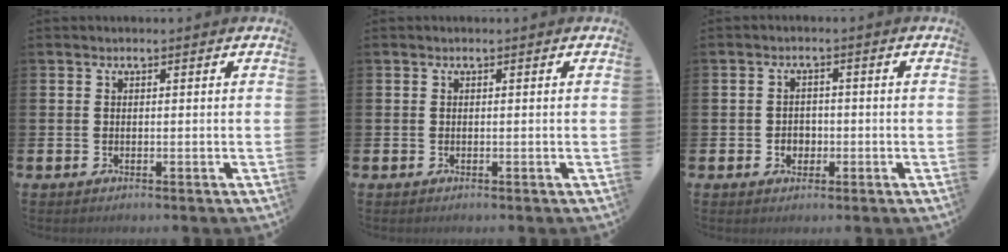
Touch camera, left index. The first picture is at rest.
{"total": 0.0}
{"total": 2.2, "force": [-0.5, 1.9, 0.8], "torque": [-0.011, 0.003, -0.016]}